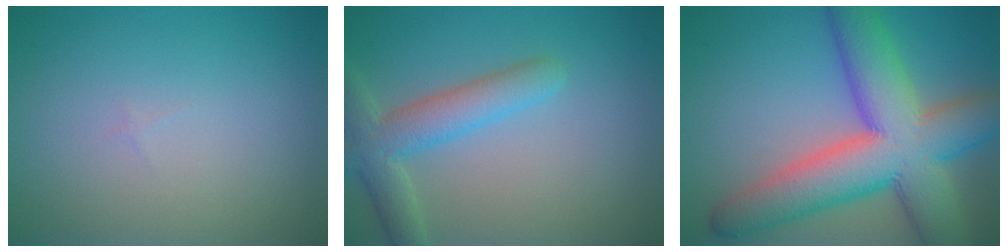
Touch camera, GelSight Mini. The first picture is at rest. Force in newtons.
{"total": 4.3, "press": 4.3, "slide": 0.3}
{"total": 11.9, "press": 11.9, "slide": 0.4}